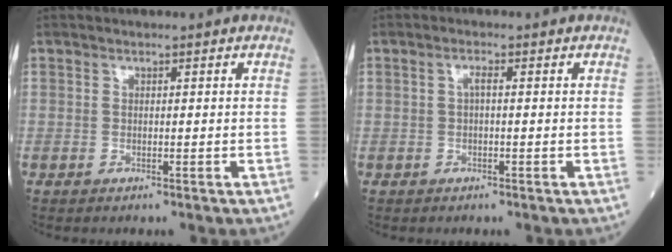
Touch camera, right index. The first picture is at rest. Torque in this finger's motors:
{"motor_torque": [0.09, 0.11, 0.00, 0.03]}